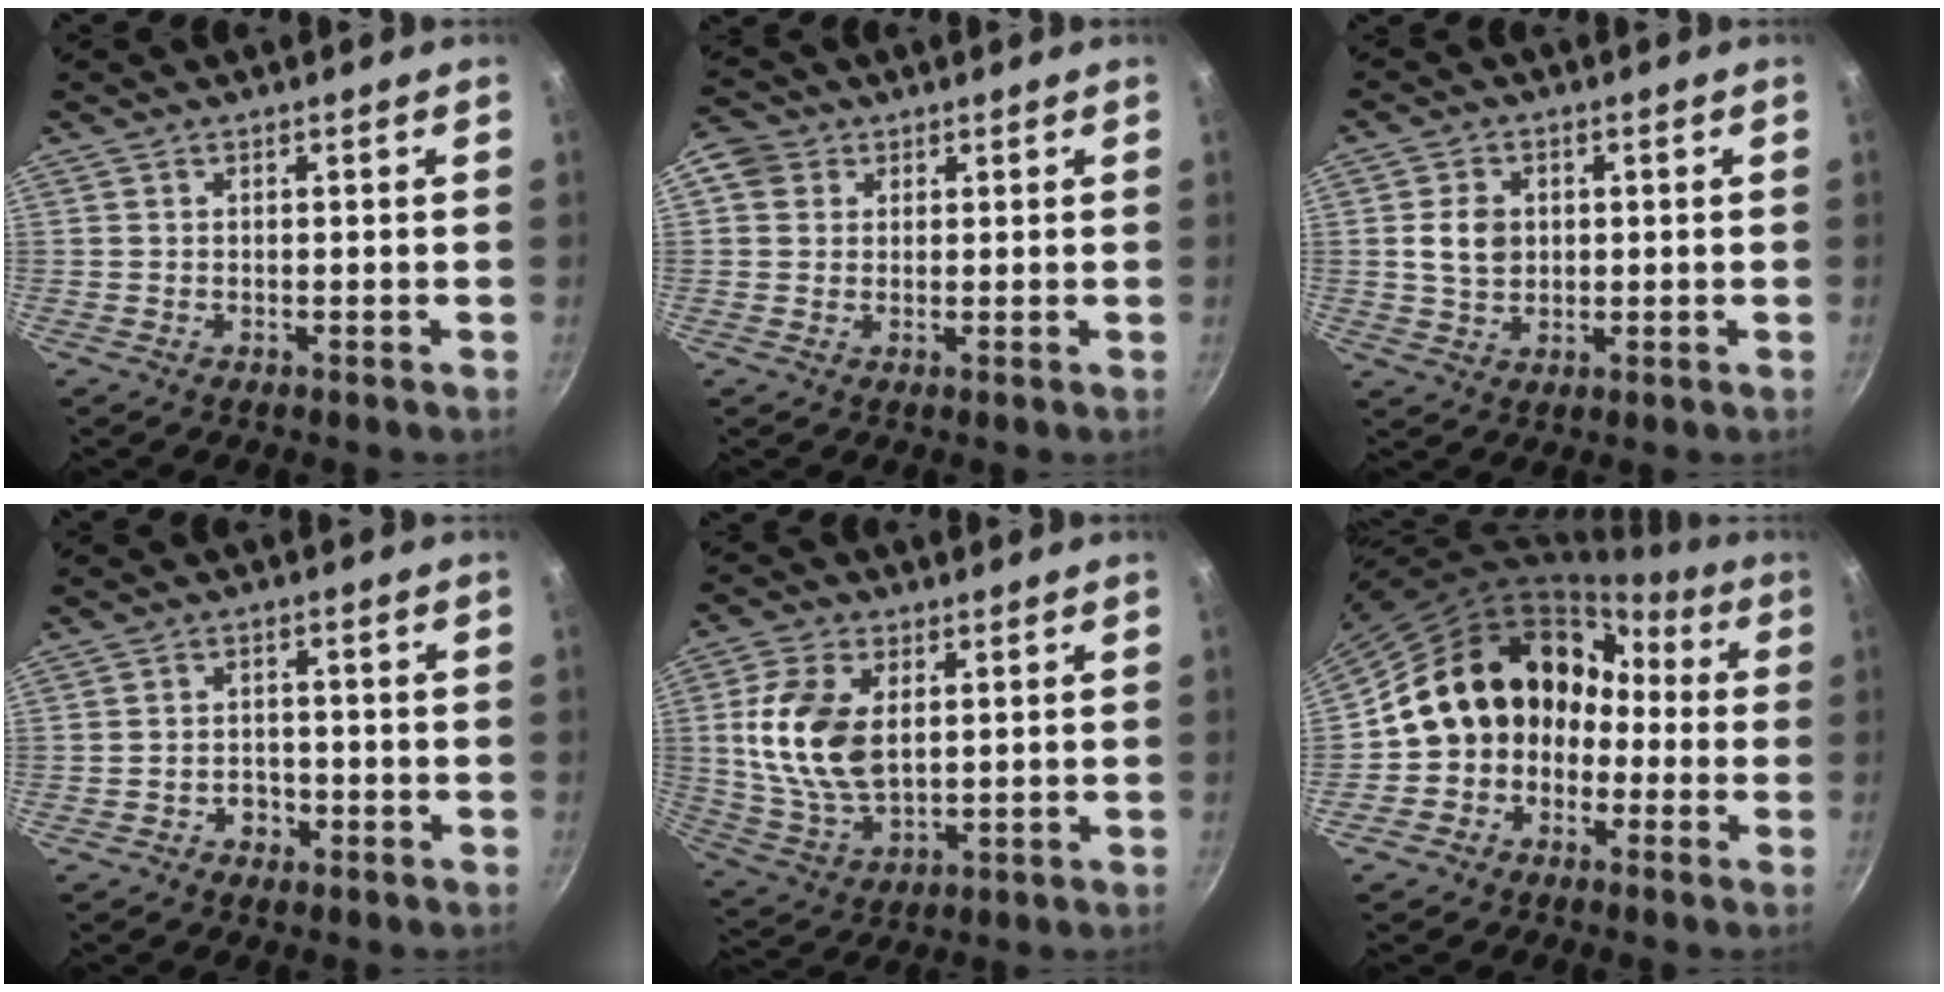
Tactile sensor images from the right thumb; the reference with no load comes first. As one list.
[{"total": 4.5, "force": [1.4, 4.0, 1.5], "torque": [0.001, 0.003, 0.014]}, {"total": 5.9, "force": [0.8, 4.5, 3.6], "torque": [-0.053, -0.001, 0.012]}, {"total": 3.1, "force": [-1.7, 2.4, 1.0], "torque": [0.004, 0.018, -0.025]}, {"total": 13.8, "force": [2.4, 8.4, 10.8], "torque": [-0.197, -0.014, 0.054]}, {"total": 14.5, "force": [-1.9, 12.4, 7.3], "torque": [-0.079, 0.068, -0.038]}]